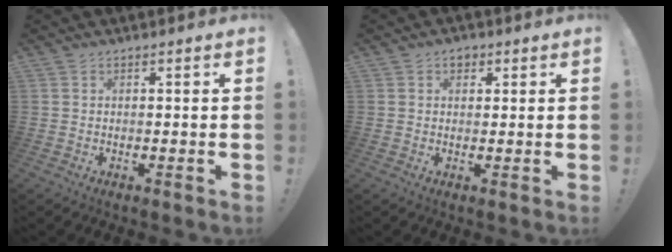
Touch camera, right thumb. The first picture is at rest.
{"total": 2.6, "force": [1.3, 1.9, 1.2], "torque": [-0.003, -0.004, 0.020]}